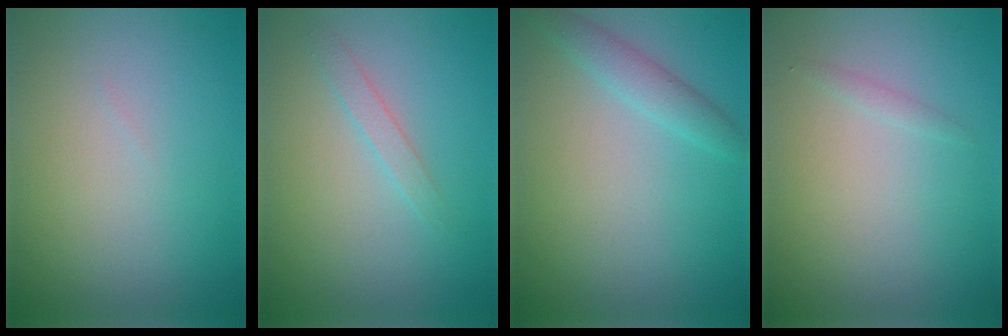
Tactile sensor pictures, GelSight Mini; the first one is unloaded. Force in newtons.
{"total": 1.2, "press": 1.2, "slide": 0.0}
{"total": 2.0, "press": 2.0, "slide": 0.1}
{"total": 0.5, "press": 0.5, "slide": 0.1}